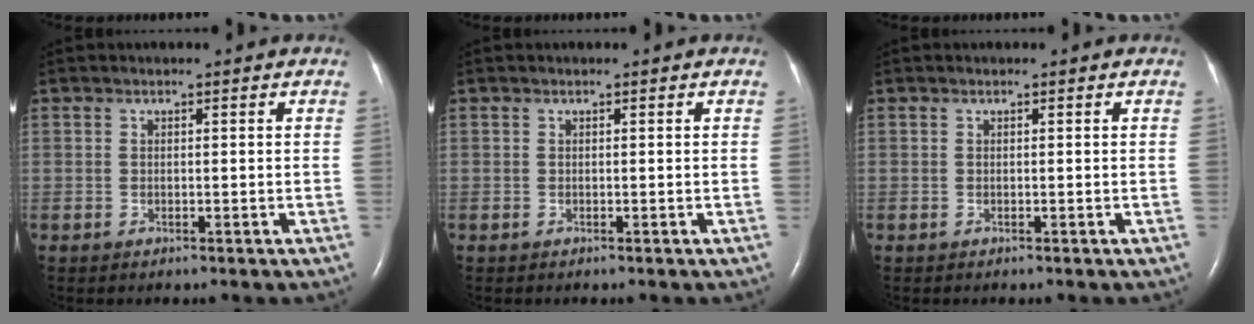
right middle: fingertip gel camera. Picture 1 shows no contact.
{"total": 0.0}
{"total": 0.0}